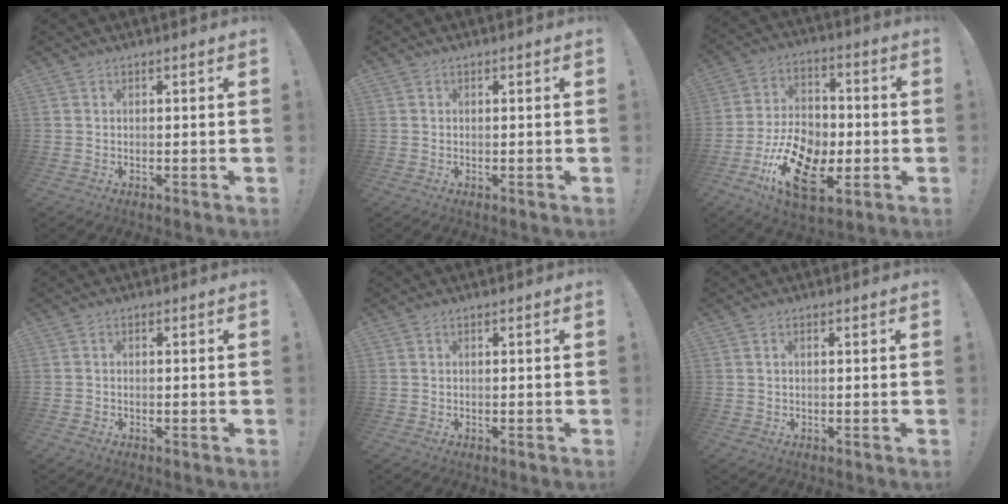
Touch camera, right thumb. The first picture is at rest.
{"total": 0.0}
{"total": 19.7, "force": [-7.9, 11.8, 13.6], "torque": [-0.251, 0.048, -0.126]}
{"total": 0.8, "force": [-0.5, 0.6, 0.3], "torque": [-0.005, 0.003, -0.008]}
{"total": 0.0}
{"total": 0.7, "force": [0.2, 0.2, 0.6], "torque": [-0.006, -0.002, 0.003]}